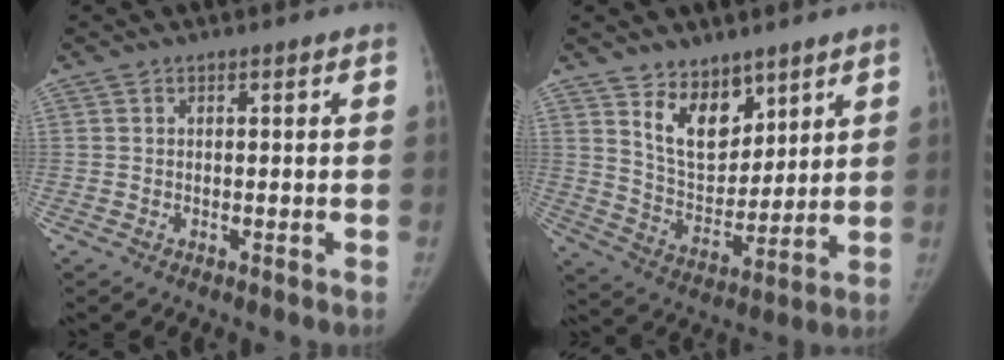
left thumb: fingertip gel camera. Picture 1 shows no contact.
{"total": 11.2, "force": [7.1, 6.5, 5.7], "torque": [-0.058, -0.059, 0.137]}